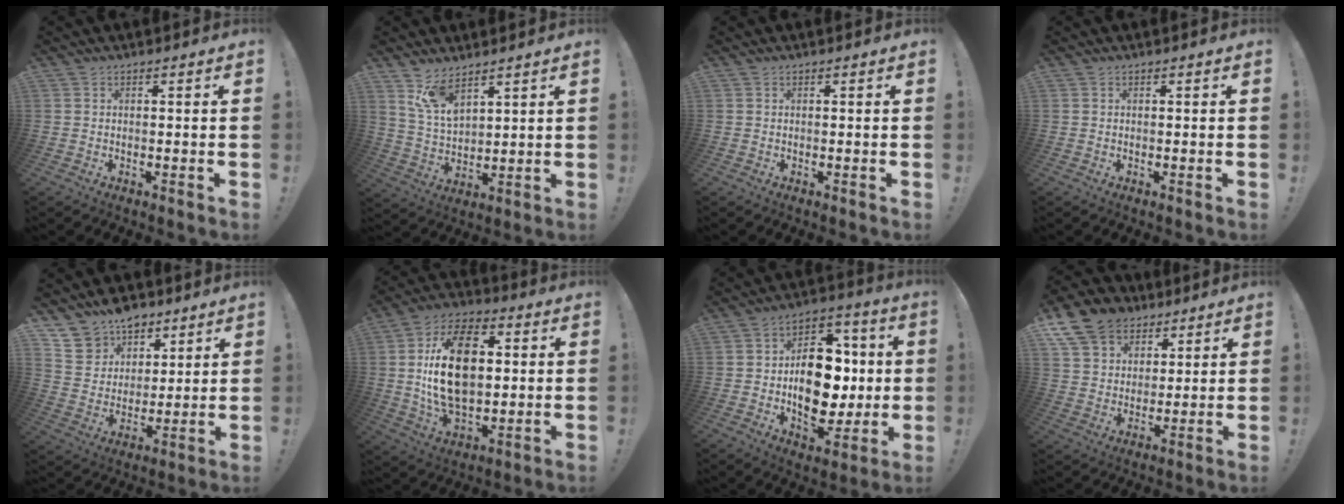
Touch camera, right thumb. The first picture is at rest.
{"total": 9.3, "force": [7.0, 4.1, 4.6], "torque": [-0.099, -0.036, 0.139]}
{"total": 0.0}
{"total": 0.0}
{"total": 11.8, "force": [9.2, 7.3, 1.5], "torque": [-0.029, -0.077, 0.179]}
{"total": 22.2, "force": [2.0, 13.5, 17.5], "torque": [-0.315, 0.000, 0.030]}
{"total": 18.1, "force": [-1.1, 12.5, 13.0], "torque": [-0.176, 0.004, -0.013]}
{"total": 13.0, "force": [7.7, 9.6, 4.3], "torque": [-0.066, -0.049, 0.151]}